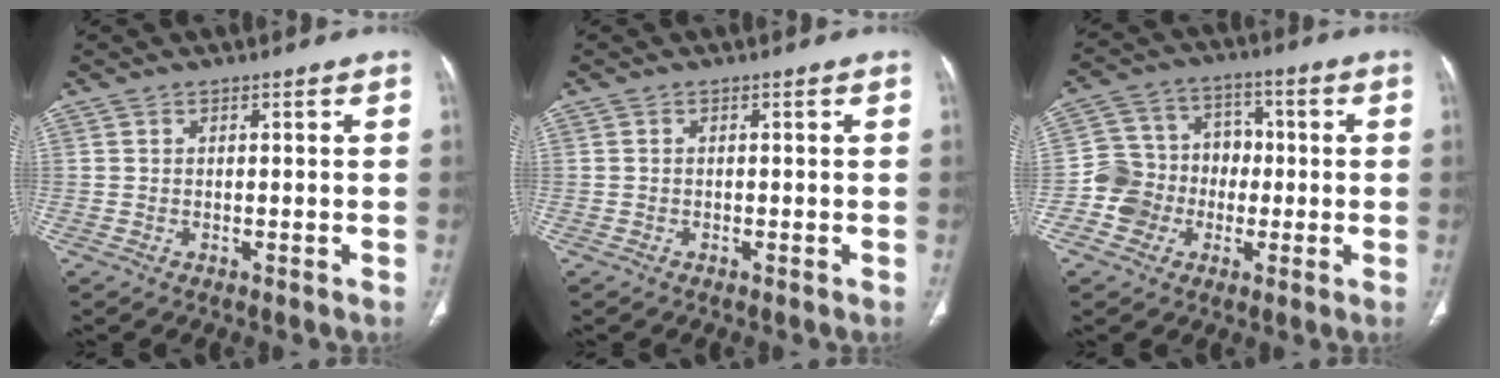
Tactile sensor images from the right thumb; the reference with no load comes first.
{"total": 0.0}
{"total": 10.3, "force": [-2.3, 9.5, 3.1], "torque": [-0.014, 0.036, -0.047]}